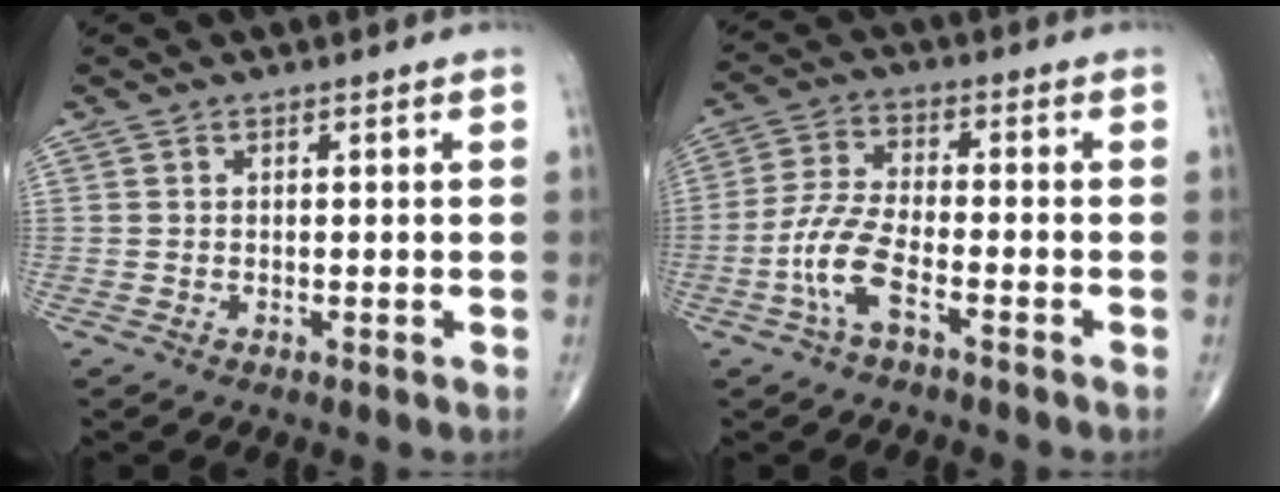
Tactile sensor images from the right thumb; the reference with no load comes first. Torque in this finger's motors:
{"motor_torque": [0.10, 0.04, 0.32, 0.32, 0.19]}